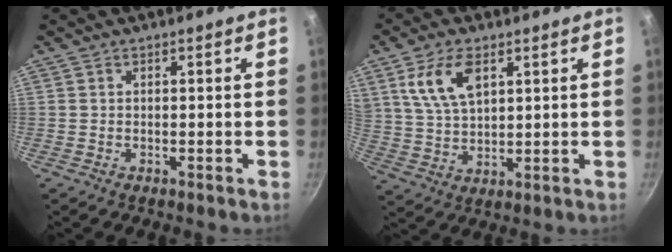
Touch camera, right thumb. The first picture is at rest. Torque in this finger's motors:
{"motor_torque": [0.63, 4.38, 1.72, 0.40, 0.65]}